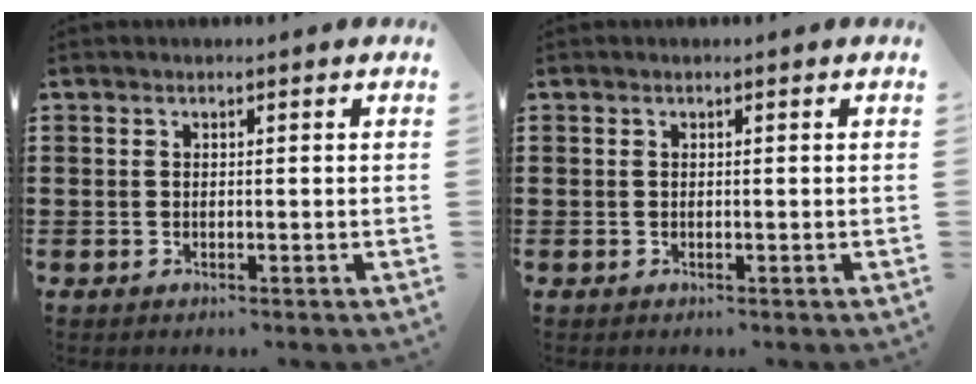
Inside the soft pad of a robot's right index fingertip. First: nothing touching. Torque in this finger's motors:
{"motor_torque": [0.15, 0.47, 0.01, 0.00]}